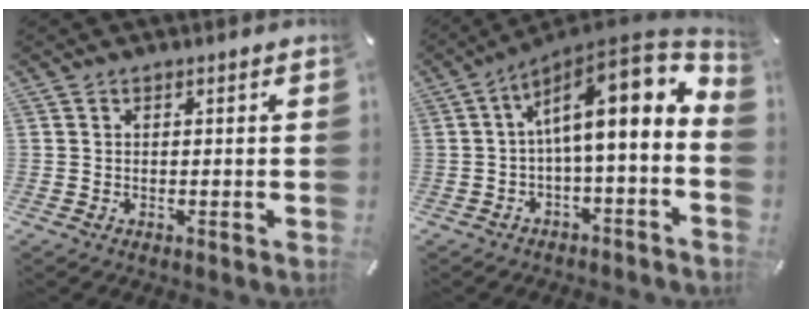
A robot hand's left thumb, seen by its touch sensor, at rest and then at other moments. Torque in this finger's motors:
{"motor_torque": [1.62, 3.39, 1.29, -0.88, 0.53]}